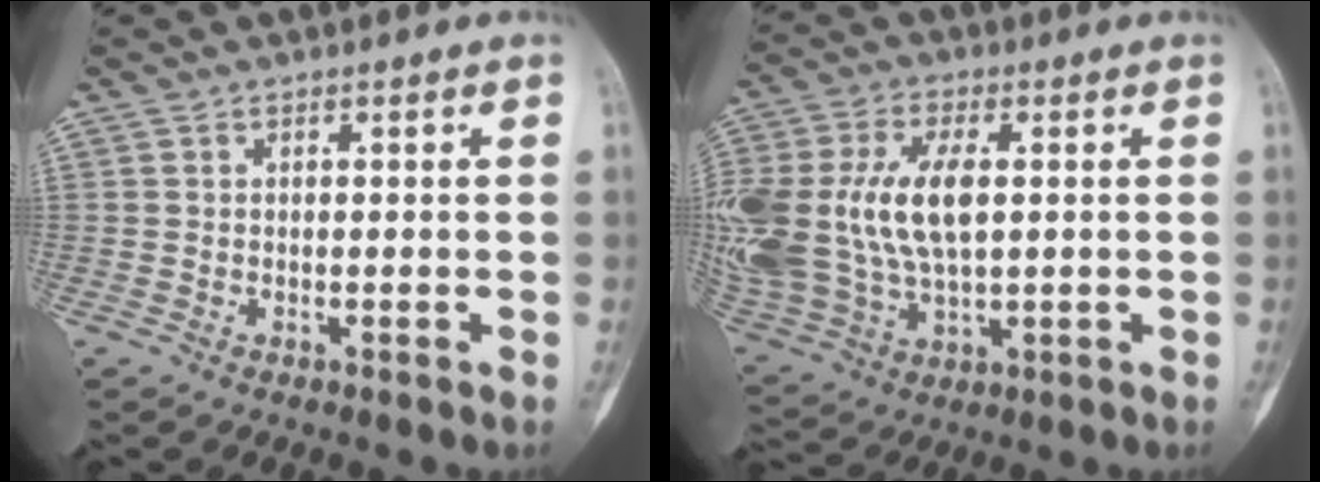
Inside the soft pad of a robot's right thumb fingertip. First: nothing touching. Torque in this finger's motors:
{"motor_torque": [1.44, 1.69, 1.12, -0.77, 0.36]}